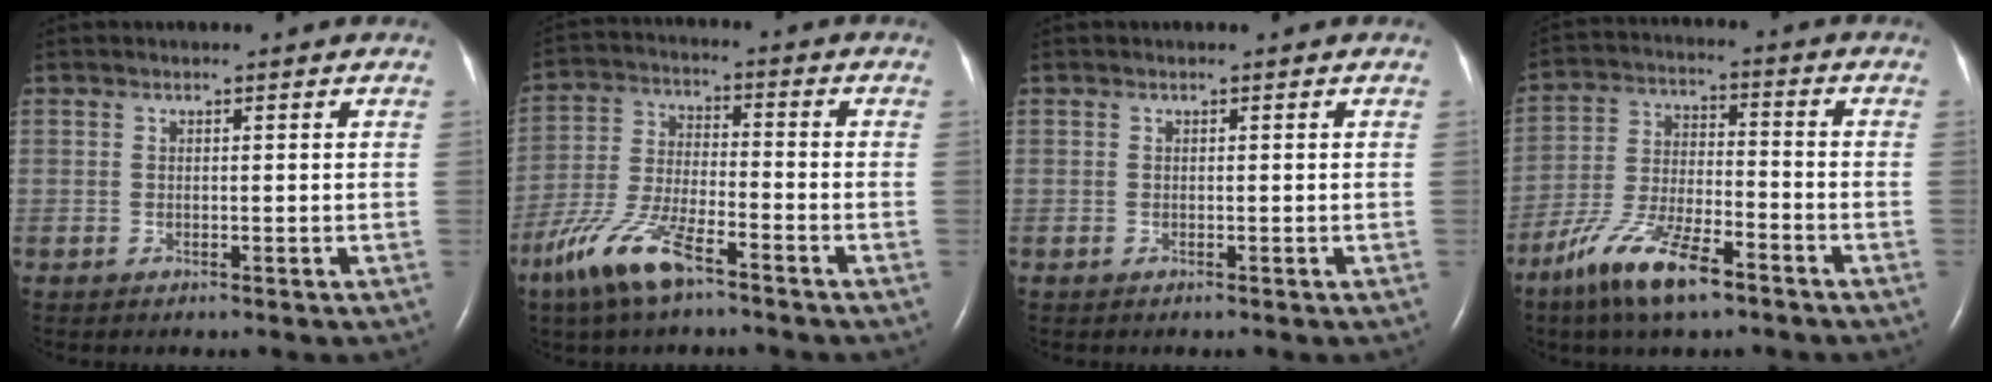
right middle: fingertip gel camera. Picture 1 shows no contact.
{"total": 10.5, "force": [-6.9, 2.4, 7.5], "torque": [-0.169, -0.013, -0.135]}
{"total": 0.0}
{"total": 12.0, "force": [-7.9, 2.9, 8.5], "torque": [-0.176, -0.015, -0.150]}